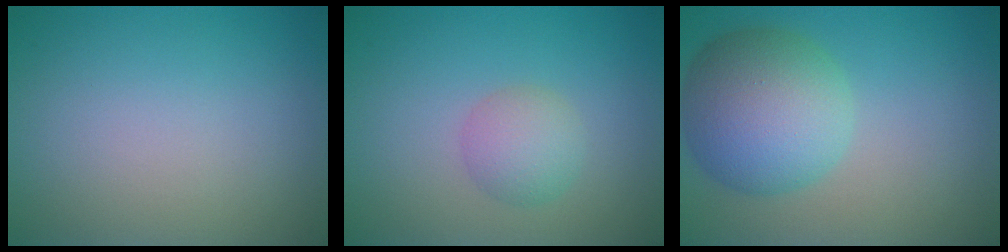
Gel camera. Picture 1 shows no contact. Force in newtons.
{"total": 2.5, "press": 2.5, "slide": 0.1}
{"total": 8.0, "press": 8.0, "slide": 0.4}